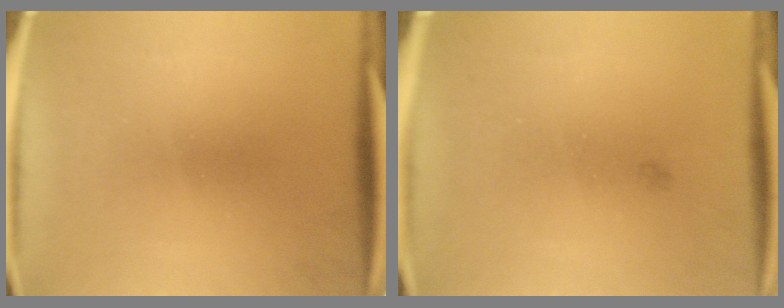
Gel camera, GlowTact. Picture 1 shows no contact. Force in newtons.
{"total": 0.6}